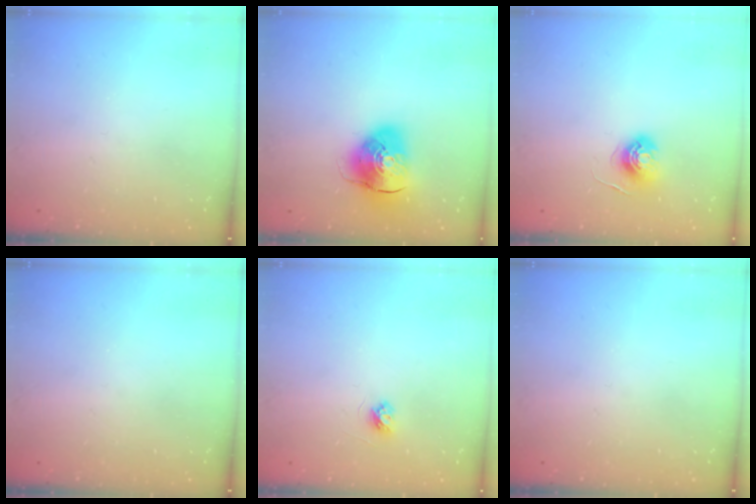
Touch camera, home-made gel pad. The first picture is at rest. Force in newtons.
{"total": 10.7, "press": 10.6, "slide": 1.8}
{"total": 6.0, "press": 6.0, "slide": 0.3}
{"total": 0.0}
{"total": 3.8, "press": 3.7, "slide": 0.5}
{"total": 0.0}